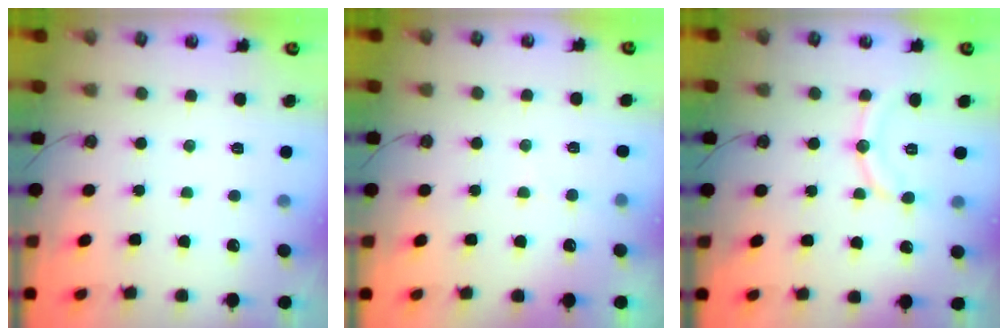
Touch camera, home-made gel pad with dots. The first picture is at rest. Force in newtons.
{"total": 4.6, "press": 4.3, "slide": 1.8}
{"total": 9.1, "press": 9.1, "slide": 0.0}